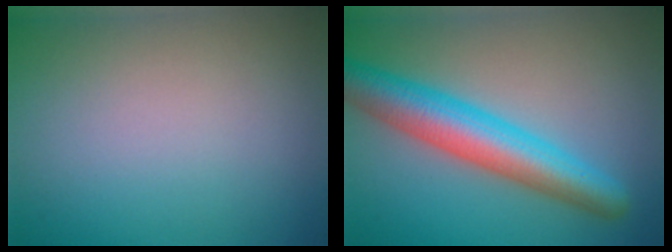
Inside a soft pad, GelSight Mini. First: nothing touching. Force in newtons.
{"total": 7.0, "press": 7.0, "slide": 0.1}